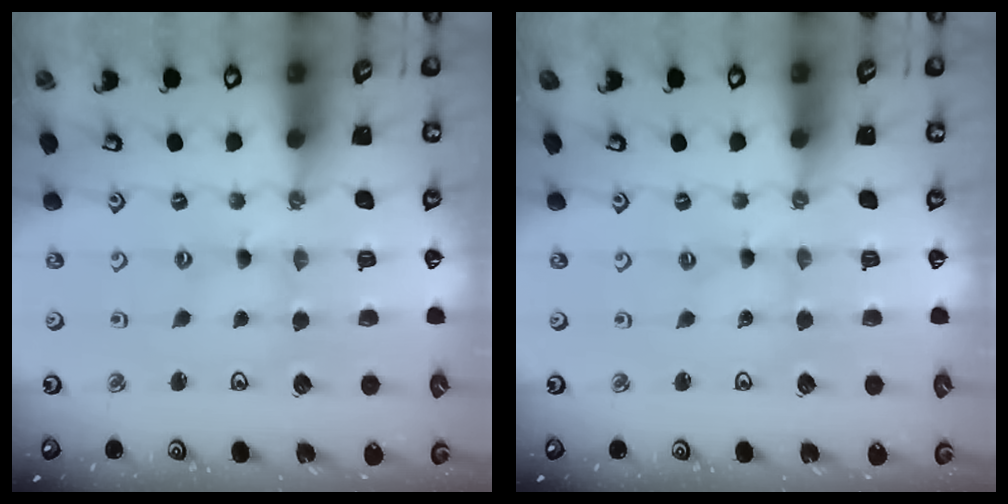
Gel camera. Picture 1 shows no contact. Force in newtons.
{"total": 0.0}